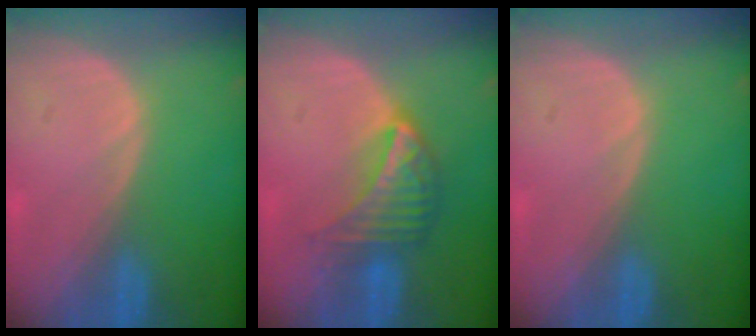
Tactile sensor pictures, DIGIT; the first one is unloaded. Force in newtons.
{"total": 7.2, "press": 6.4, "slide": 3.3}
{"total": 0.0}